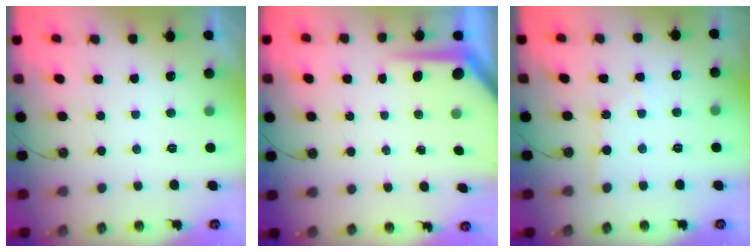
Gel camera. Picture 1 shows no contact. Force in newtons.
{"total": 5.6, "press": 5.6, "slide": 0.4}
{"total": 2.7, "press": 2.7, "slide": 0.3}